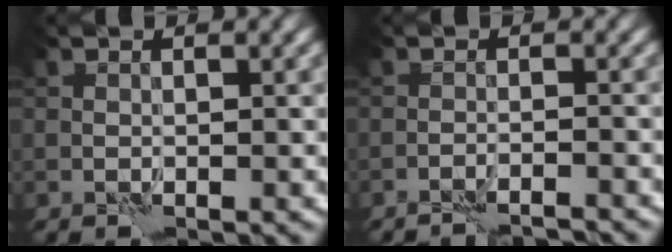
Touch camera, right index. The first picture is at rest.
{"total": 4.1, "force": [-3.9, 0.3, 1.0], "torque": [-0.011, 0.012, -0.052]}